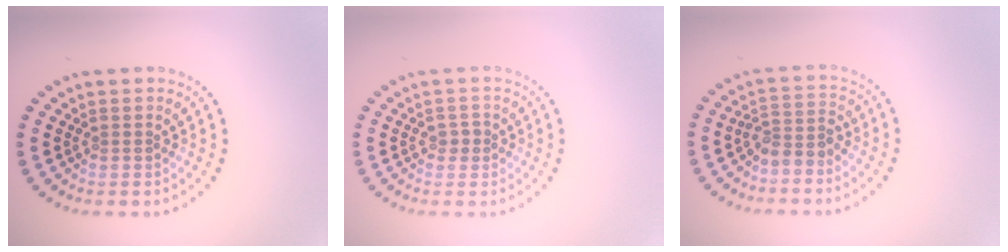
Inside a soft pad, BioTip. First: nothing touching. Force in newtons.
{"total": 1.1, "press": 1.1, "slide": 0.2}
{"total": 2.3, "press": 1.8, "slide": 1.5}